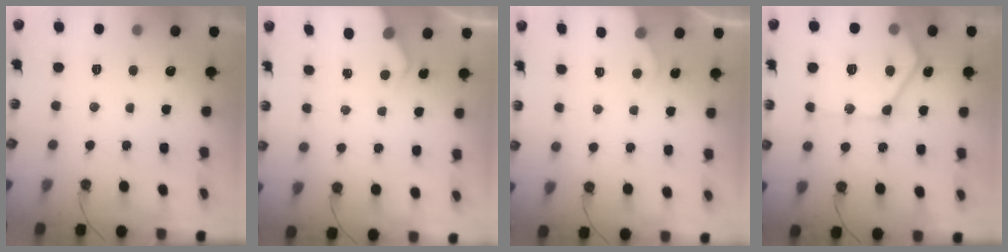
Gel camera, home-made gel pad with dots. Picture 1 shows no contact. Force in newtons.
{"total": 2.6, "press": 2.5, "slide": 0.4}
{"total": 2.6, "press": 2.6, "slide": 0.4}
{"total": 21.5, "press": 21.3, "slide": 2.4}